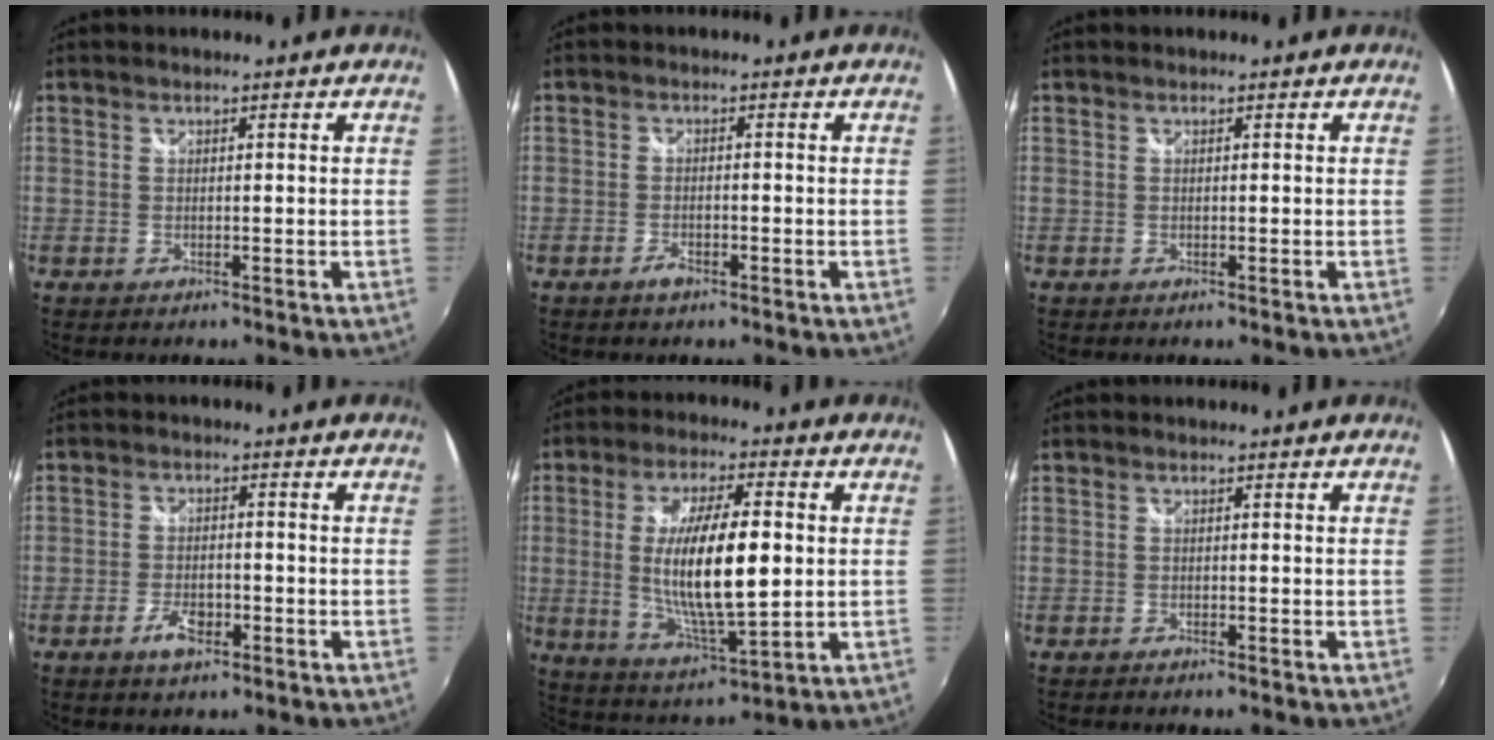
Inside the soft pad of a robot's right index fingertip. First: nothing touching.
{"total": 2.1, "force": [-1.3, 0.9, 1.4], "torque": [-0.031, -0.002, -0.025]}
{"total": 0.0}
{"total": 4.6, "force": [-2.4, 2.0, 3.3], "torque": [-0.073, -0.003, -0.043]}
{"total": 15.6, "force": [0.4, 4.2, 15.0], "torque": [-0.275, -0.011, 0.017]}
{"total": 0.9, "force": [-0.8, 0.1, 0.3], "torque": [-0.009, -0.004, -0.015]}